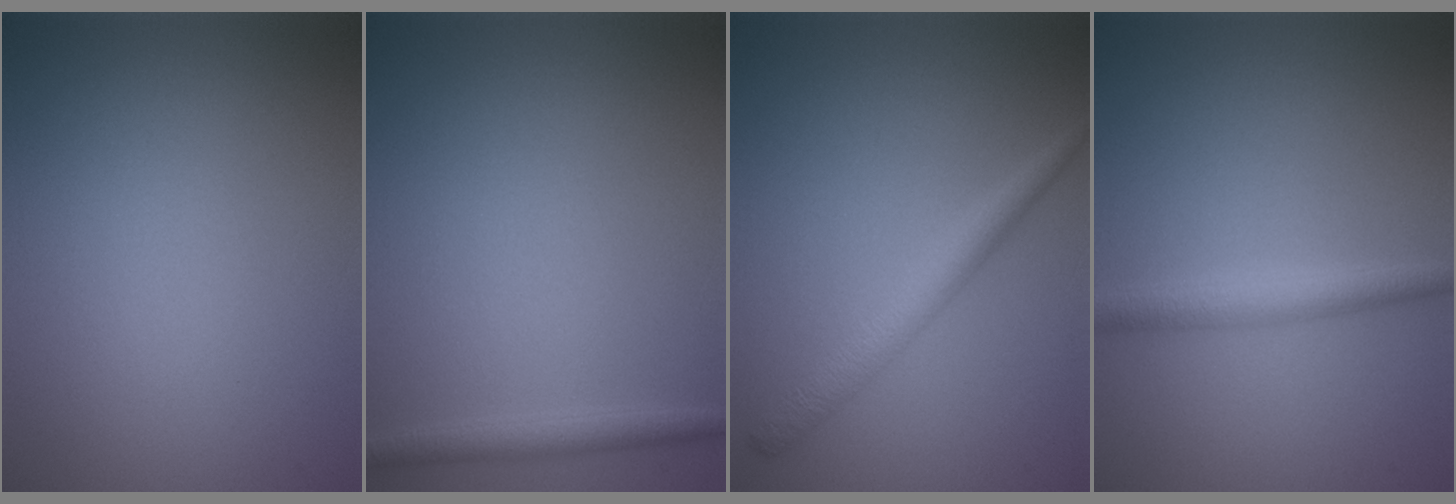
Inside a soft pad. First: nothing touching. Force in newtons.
{"total": 1.8, "press": 1.8, "slide": 0.1}
{"total": 2.5, "press": 2.5, "slide": 0.0}
{"total": 2.5, "press": 2.5, "slide": 0.1}